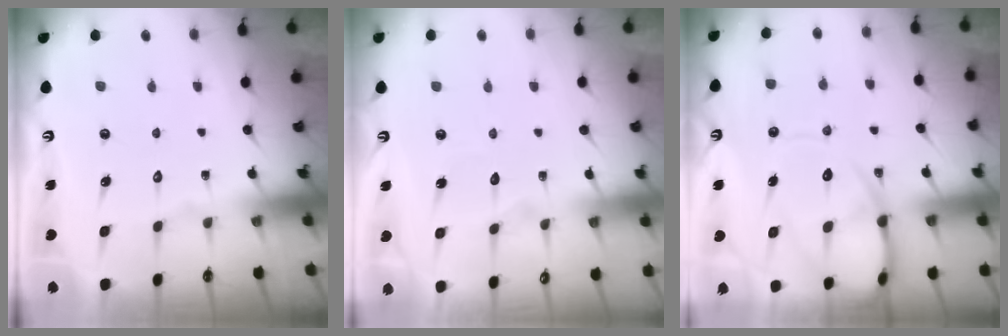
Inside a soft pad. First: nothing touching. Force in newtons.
{"total": 2.5, "press": 2.5, "slide": 0.2}
{"total": 13.5, "press": 13.4, "slide": 1.3}